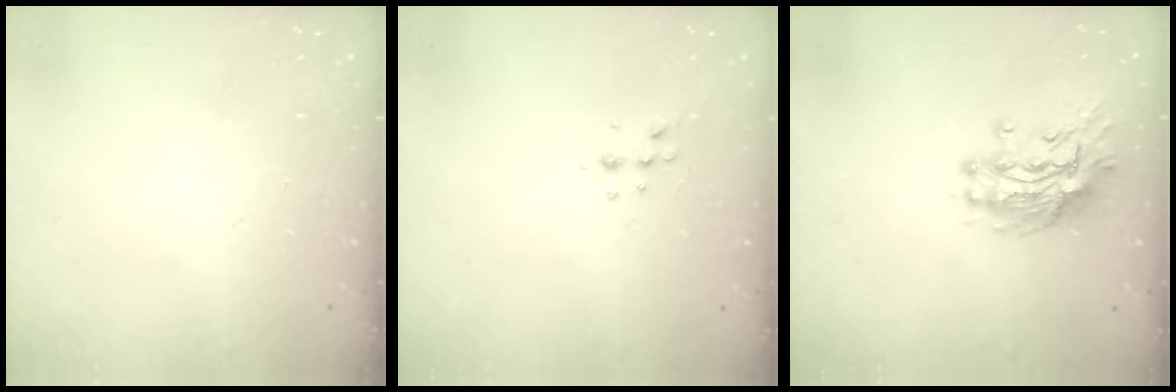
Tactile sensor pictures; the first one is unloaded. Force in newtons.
{"total": 3.8, "press": 3.6, "slide": 1.4}
{"total": 12.5, "press": 12.4, "slide": 1.0}